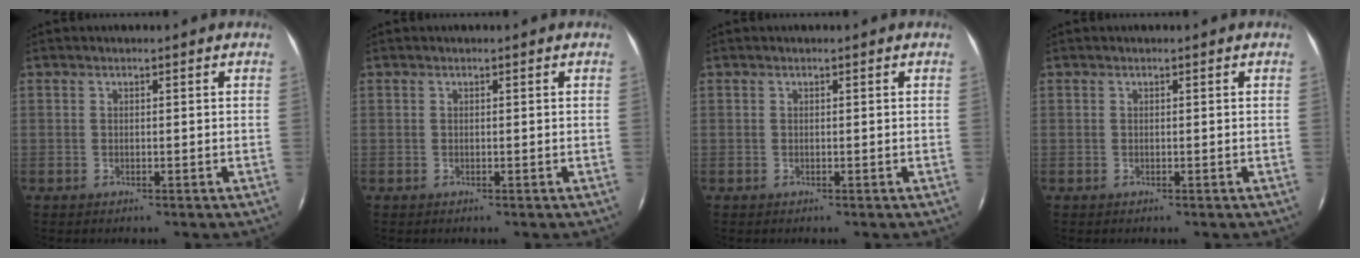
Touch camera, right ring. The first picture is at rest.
{"total": 0.0}
{"total": 0.0}
{"total": 0.0}